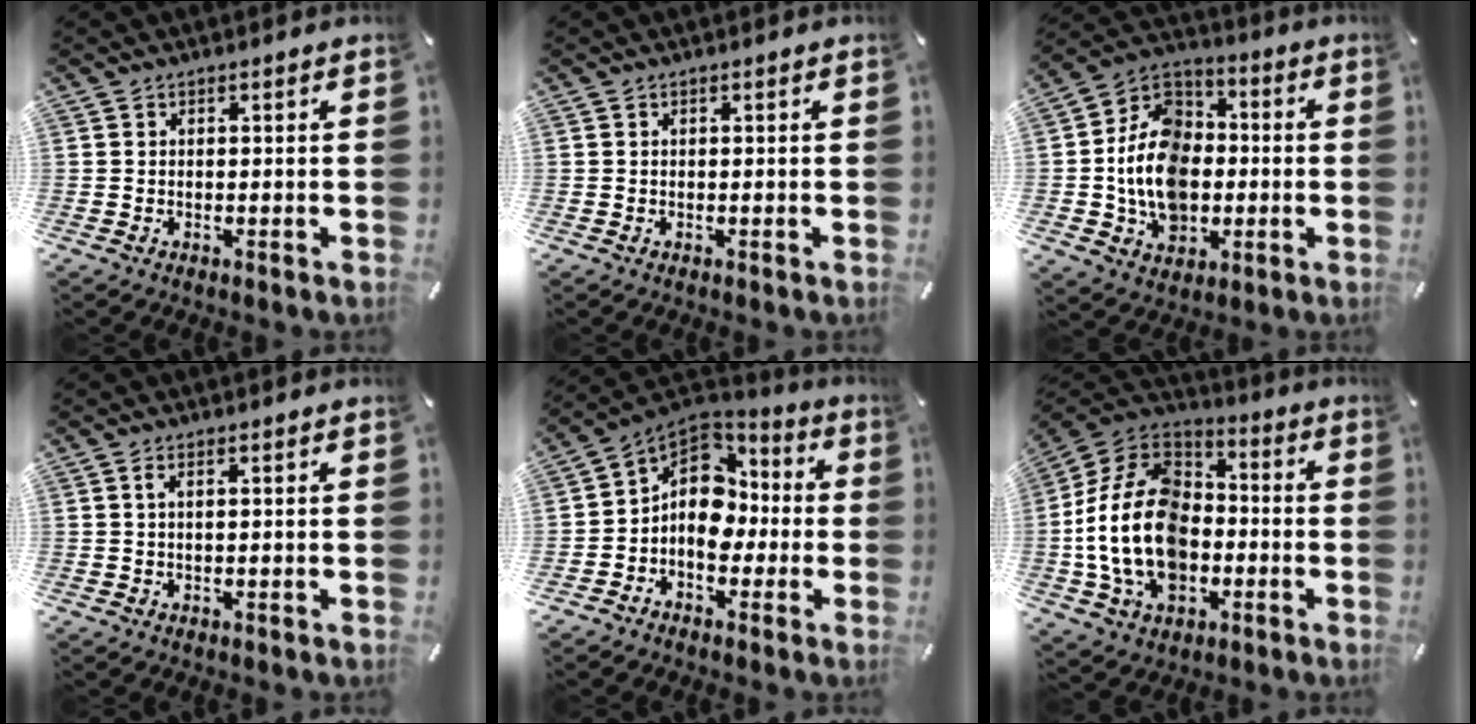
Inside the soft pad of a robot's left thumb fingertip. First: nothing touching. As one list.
[{"total": 0.0}, {"total": 15.4, "force": [-3.2, 12.2, 8.9], "torque": [-0.201, 0.016, -0.063]}, {"total": 1.6, "force": [0.4, 0.3, 1.5], "torque": [-0.031, 0.001, 0.007]}, {"total": 12.5, "force": [-1.1, 9.9, 7.5], "torque": [-0.146, 0.003, -0.020]}, {"total": 19.9, "force": [-4.9, 14.4, 12.9], "torque": [-0.294, 0.026, -0.087]}]